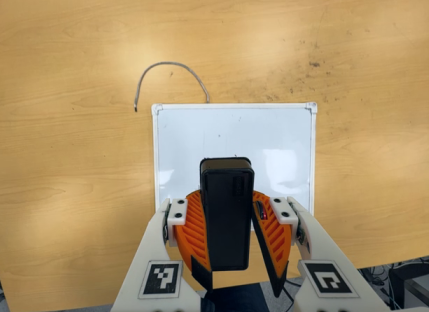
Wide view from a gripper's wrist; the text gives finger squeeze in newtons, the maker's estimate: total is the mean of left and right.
{"total": 9.2, "left": 9.4, "right": 9.1}